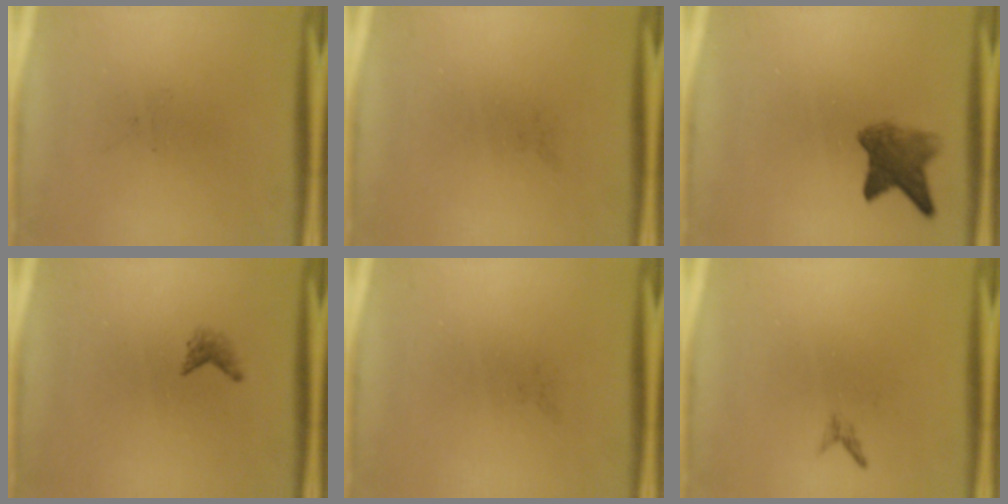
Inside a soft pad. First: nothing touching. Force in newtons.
{"total": 0.0}
{"total": 5.2}
{"total": 1.1}
{"total": 0.0}
{"total": 0.7}